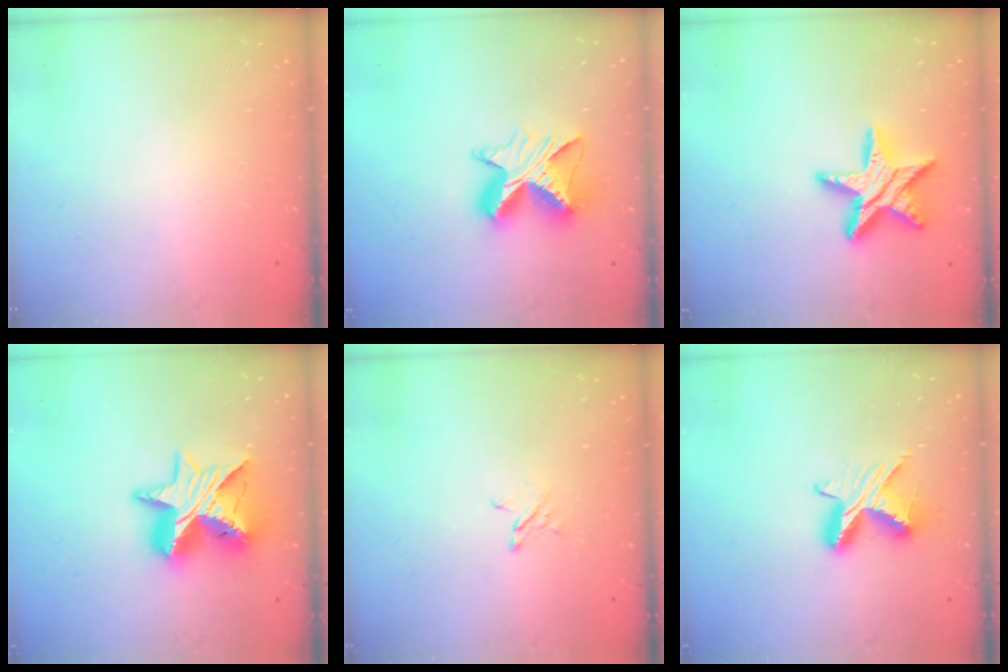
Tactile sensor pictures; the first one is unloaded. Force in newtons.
{"total": 10.9, "press": 10.9, "slide": 0.7}
{"total": 14.9, "press": 14.8, "slide": 1.0}
{"total": 15.3, "press": 15.2, "slide": 1.2}
{"total": 2.7, "press": 2.7, "slide": 0.3}
{"total": 9.2, "press": 9.2, "slide": 0.4}